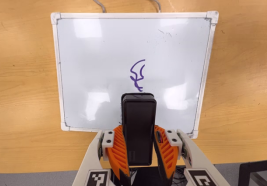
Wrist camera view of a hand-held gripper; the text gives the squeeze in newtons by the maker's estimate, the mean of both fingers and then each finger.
{"total": 9.0, "left": 7.1, "right": 10.9}